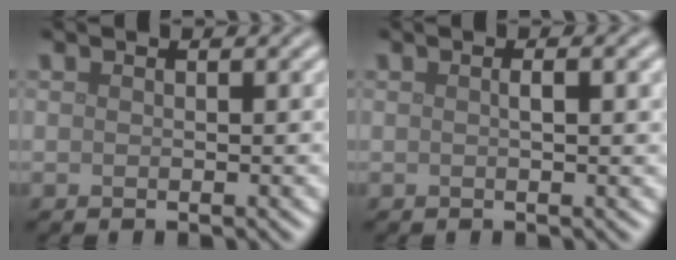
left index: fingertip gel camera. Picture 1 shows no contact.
{"total": 1.9, "force": [0.3, 0.5, 1.8], "torque": [-0.024, 0.004, 0.002]}